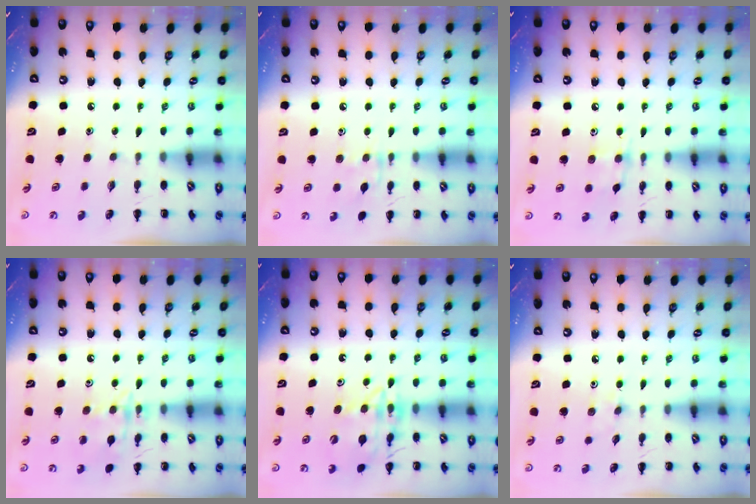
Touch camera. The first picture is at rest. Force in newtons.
{"total": 6.3, "press": 6.2, "slide": 0.9}
{"total": 7.2, "press": 7.2, "slide": 0.7}
{"total": 12.2, "press": 12.1, "slide": 0.8}
{"total": 13.9, "press": 13.7, "slide": 2.1}
{"total": 3.9, "press": 3.6, "slide": 1.4}